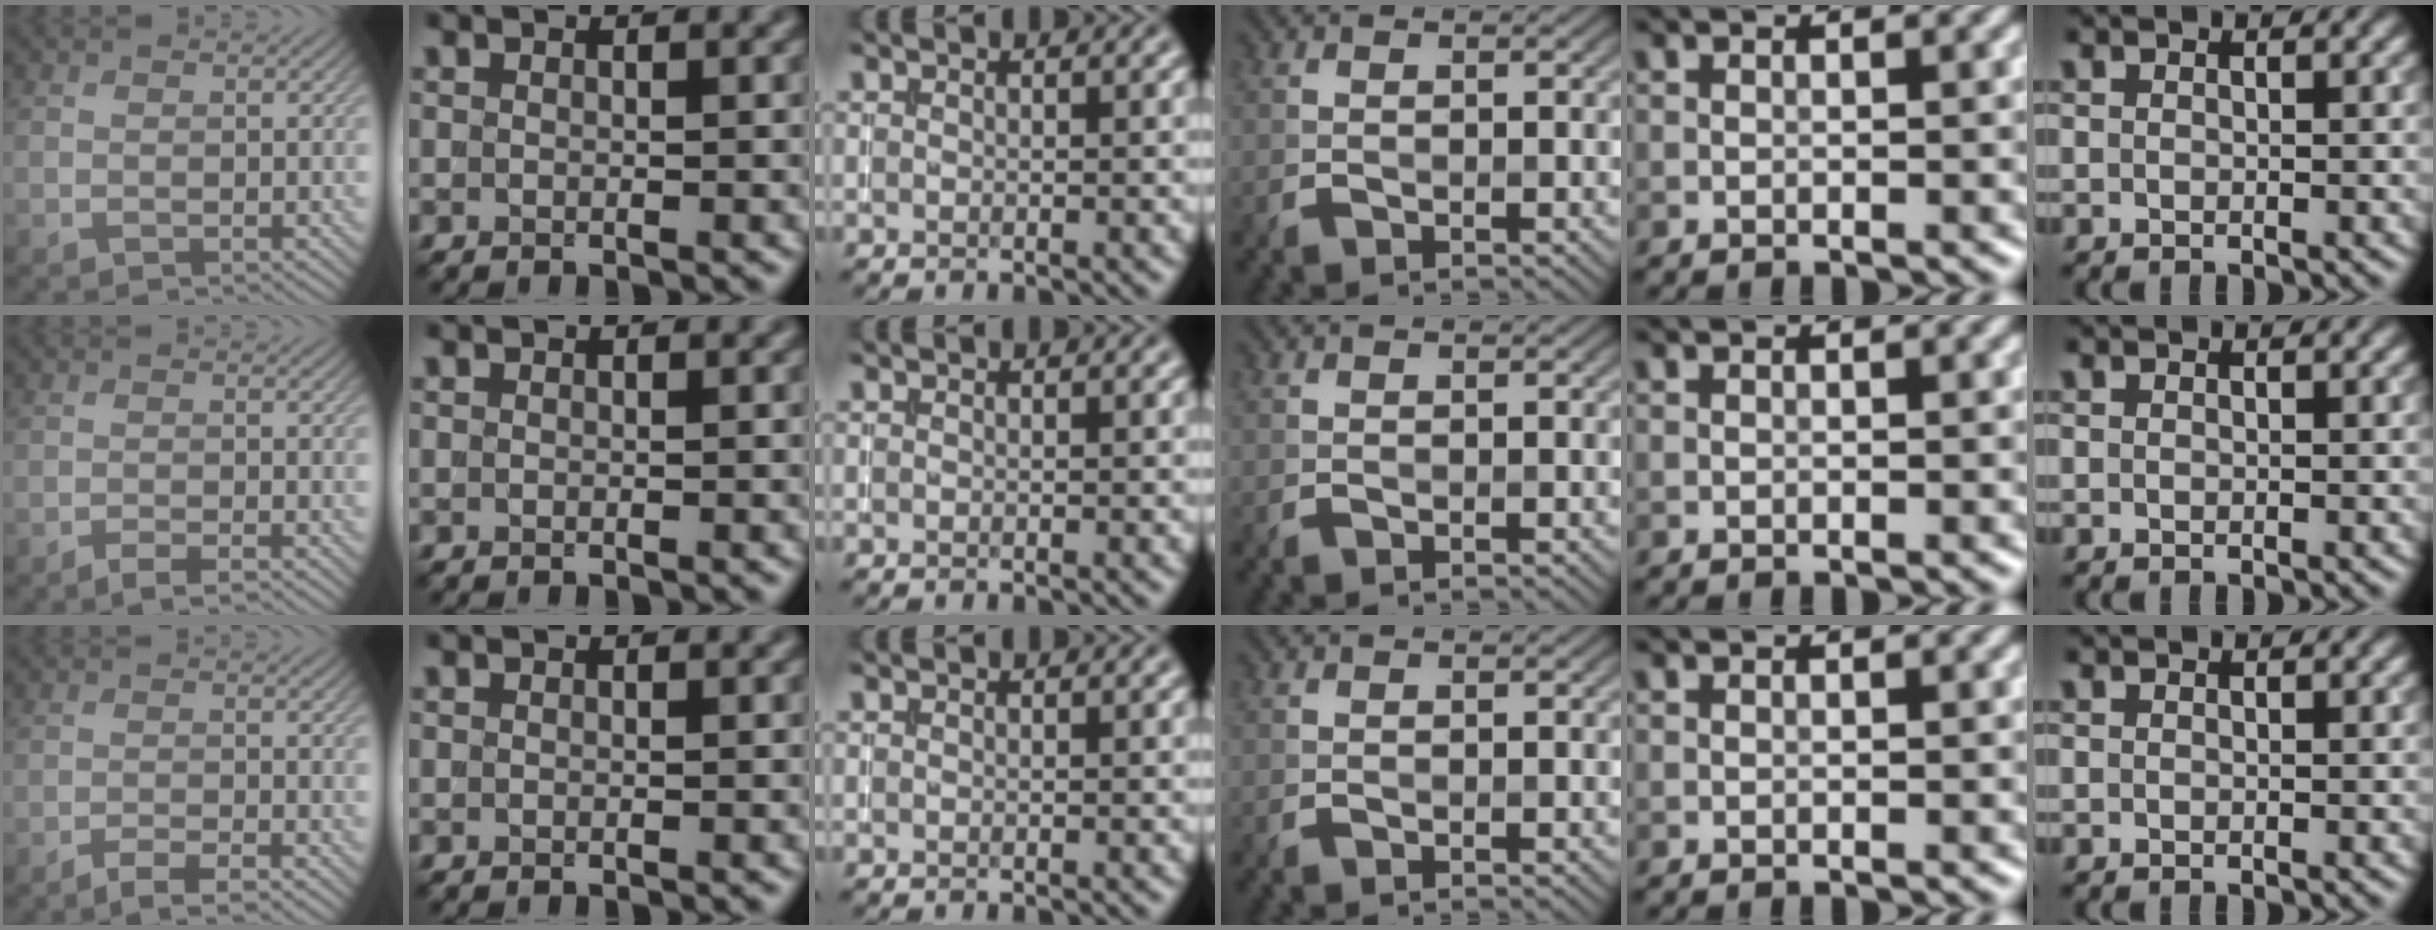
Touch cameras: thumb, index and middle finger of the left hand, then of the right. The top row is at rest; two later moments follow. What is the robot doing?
{"motion": "pour", "object": "almond"}